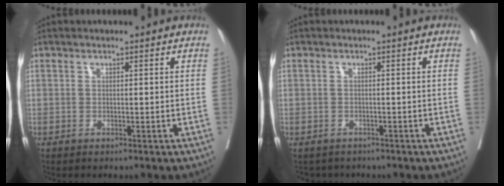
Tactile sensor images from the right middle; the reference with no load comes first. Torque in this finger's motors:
{"motor_torque": [0.01, -0.02, -0.05, 0.00]}